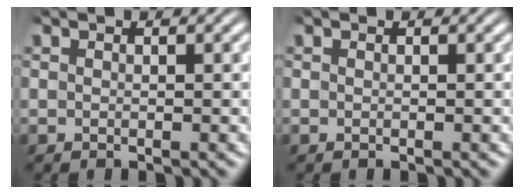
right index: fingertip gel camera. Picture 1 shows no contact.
{"total": 0.0}